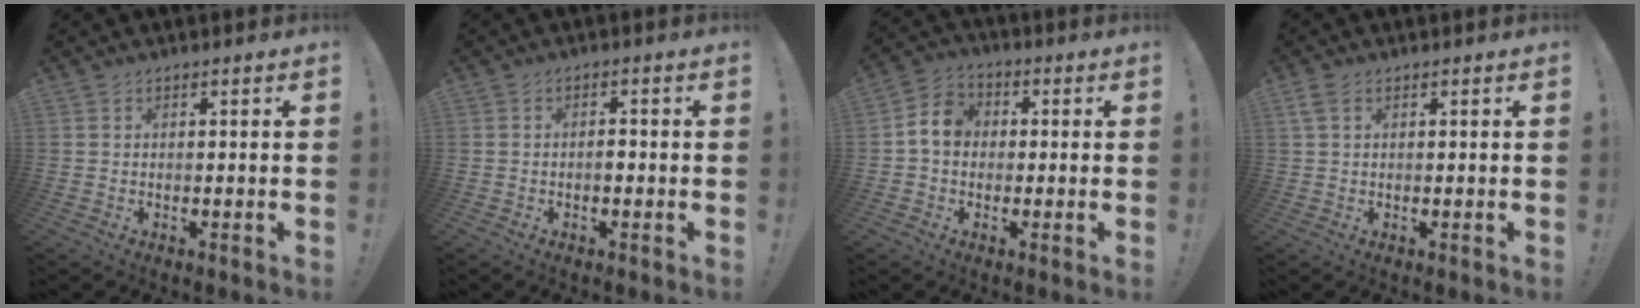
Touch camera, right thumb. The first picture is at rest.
{"total": 1.8, "force": [-1.0, 0.9, 1.3], "torque": [-0.019, 0.003, -0.019]}
{"total": 7.6, "force": [0.2, 6.4, 4.0], "torque": [-0.063, 0.022, 0.010]}
{"total": 2.1, "force": [0.9, 1.1, 1.6], "torque": [-0.032, 0.003, 0.017]}